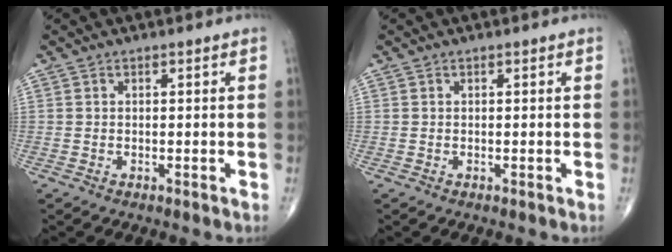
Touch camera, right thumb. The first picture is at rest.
{"total": 0.0}